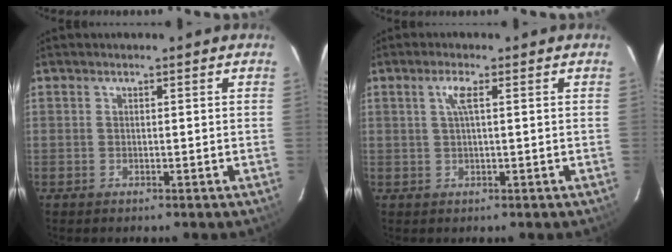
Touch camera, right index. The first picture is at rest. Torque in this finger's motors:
{"motor_torque": [0.18, -0.08, 0.14, 0.04]}